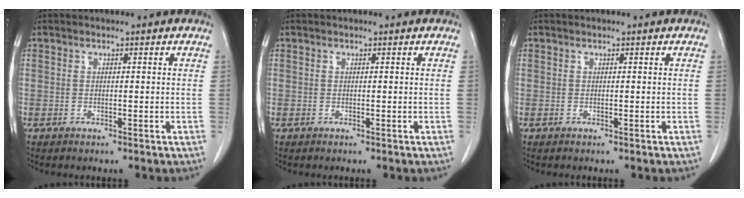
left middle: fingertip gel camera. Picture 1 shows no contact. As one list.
[{"total": 0.0}, {"total": 0.0}]